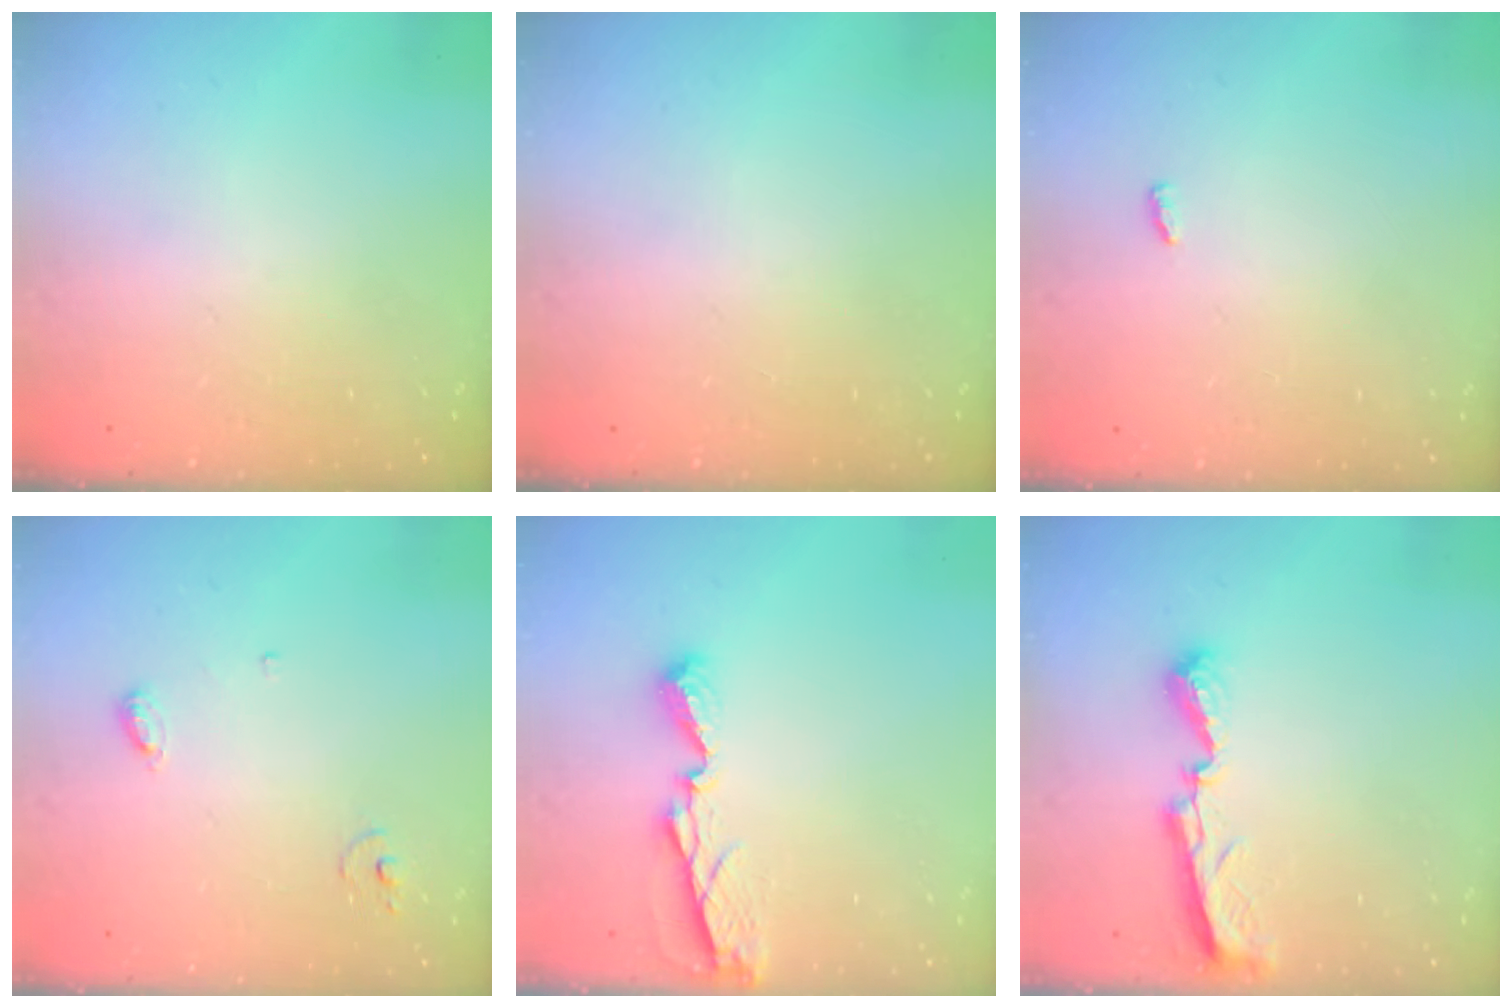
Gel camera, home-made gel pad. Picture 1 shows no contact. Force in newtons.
{"total": 0.0}
{"total": 2.9, "press": 2.6, "slide": 1.3}
{"total": 4.7, "press": 4.7, "slide": 0.5}
{"total": 7.2, "press": 7.2, "slide": 0.5}
{"total": 8.0, "press": 8.0, "slide": 0.4}